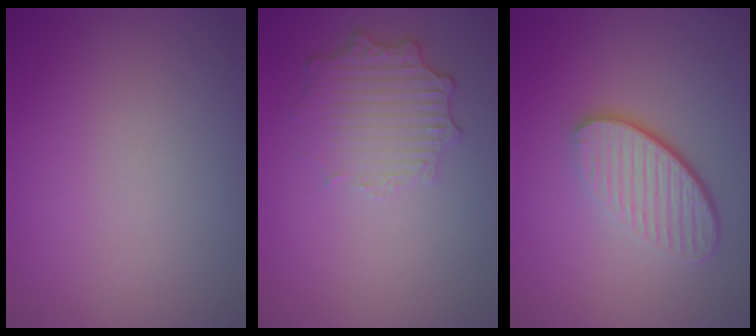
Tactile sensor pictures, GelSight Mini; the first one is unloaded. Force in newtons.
{"total": 3.5, "press": 2.9, "slide": 2.0}
{"total": 4.4, "press": 3.0, "slide": 3.2}